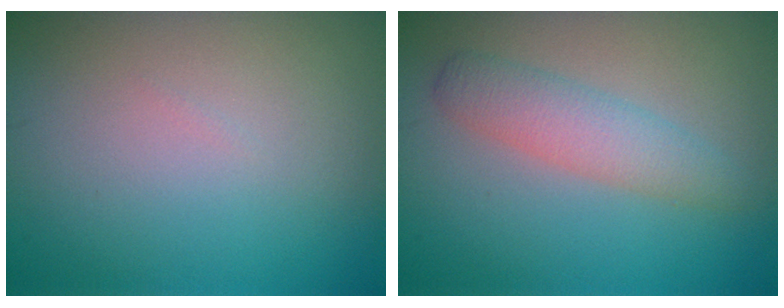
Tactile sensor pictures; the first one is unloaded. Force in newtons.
{"total": 3.1, "press": 3.1, "slide": 0.1}